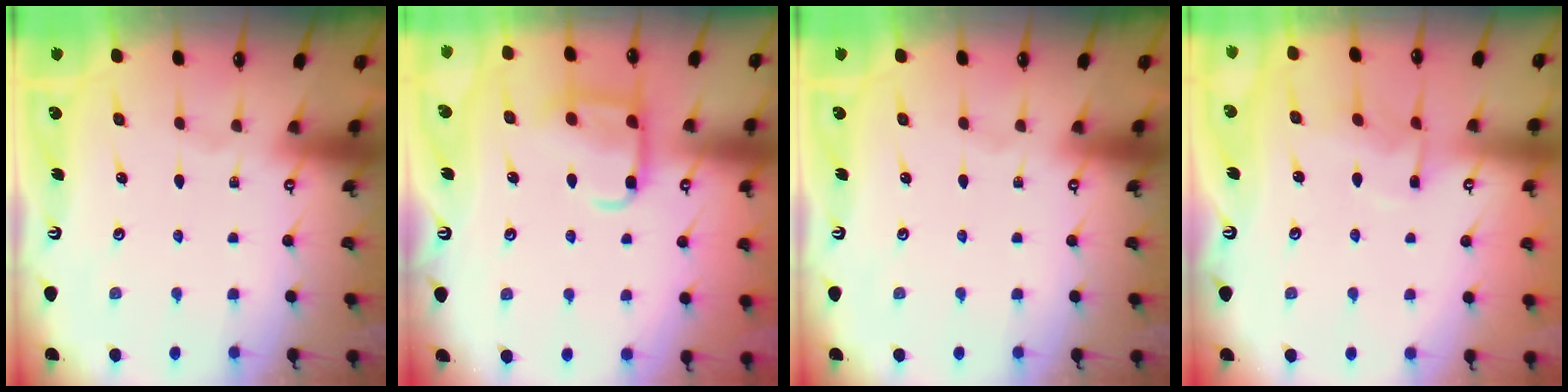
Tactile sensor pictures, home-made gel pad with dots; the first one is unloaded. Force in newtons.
{"total": 11.6, "press": 11.6, "slide": 1.1}
{"total": 0.0}
{"total": 5.6, "press": 5.5, "slide": 0.7}